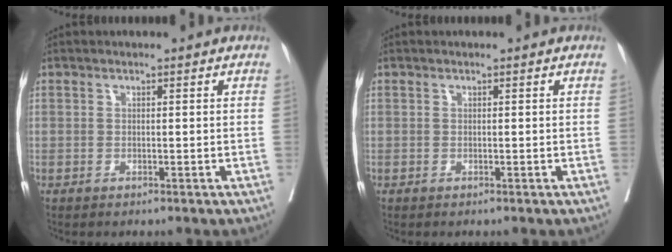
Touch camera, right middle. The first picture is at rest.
{"total": 0.0}